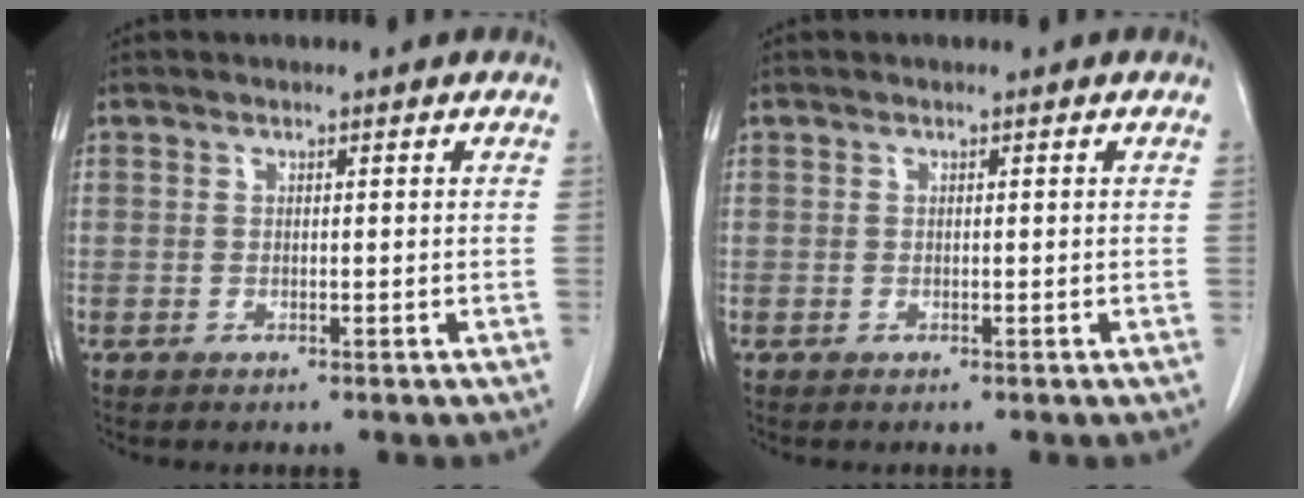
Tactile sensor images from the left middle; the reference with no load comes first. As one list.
[{"total": 0.0}]